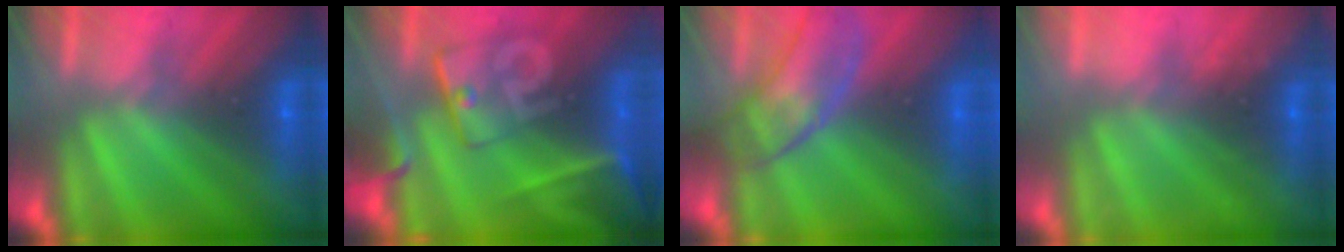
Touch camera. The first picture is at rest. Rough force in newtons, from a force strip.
{"total": 8.8}
{"total": 2.9}
{"total": 2.2}